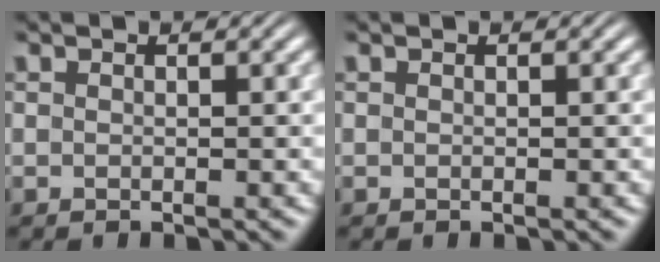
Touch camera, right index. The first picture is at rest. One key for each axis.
{"total": 0.0}